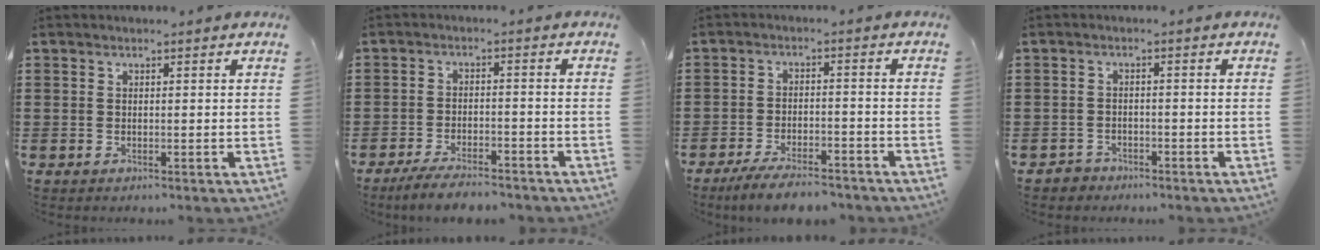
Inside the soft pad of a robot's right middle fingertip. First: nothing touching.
{"total": 4.4, "force": [-4.1, 0.5, 1.7], "torque": [-0.033, 0.001, -0.081]}
{"total": 5.2, "force": [-4.7, 0.6, 2.1], "torque": [-0.039, 0.000, -0.091]}
{"total": 1.7, "force": [-1.6, 0.7, -0.2], "torque": [-0.003, 0.003, -0.037]}